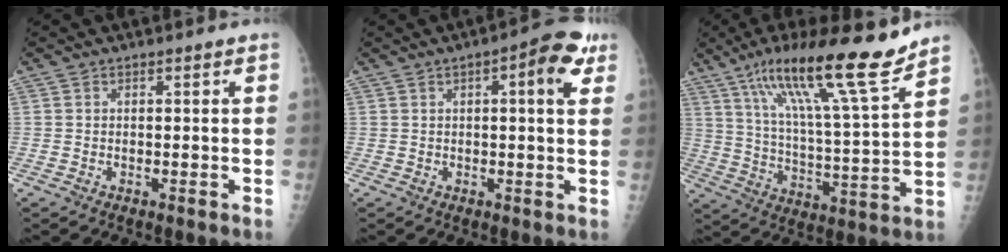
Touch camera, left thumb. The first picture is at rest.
{"total": 8.0, "force": [3.2, 2.4, 7.0], "torque": [-0.082, 0.004, 0.034]}
{"total": 20.3, "force": [14.4, 1.6, 14.3], "torque": [-0.222, -0.061, 0.242]}